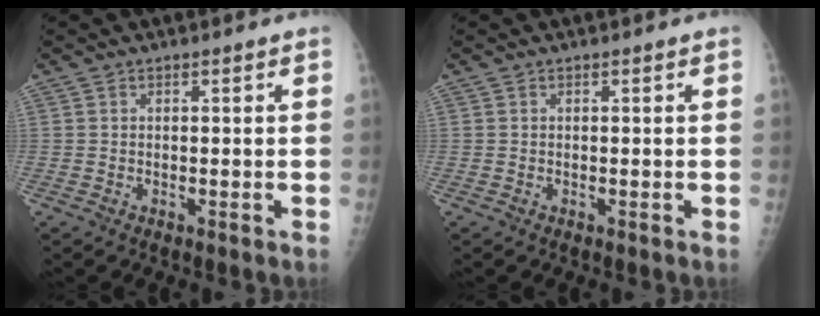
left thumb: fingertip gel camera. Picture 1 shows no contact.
{"total": 0.0}